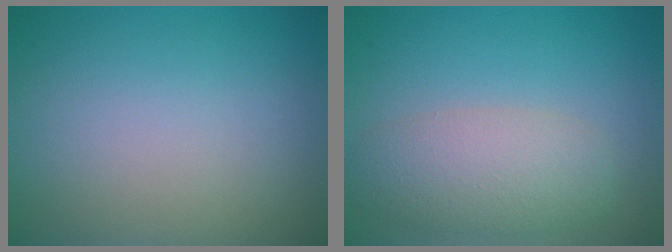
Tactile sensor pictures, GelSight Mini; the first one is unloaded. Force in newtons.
{"total": 4.4, "press": 4.4, "slide": 0.3}